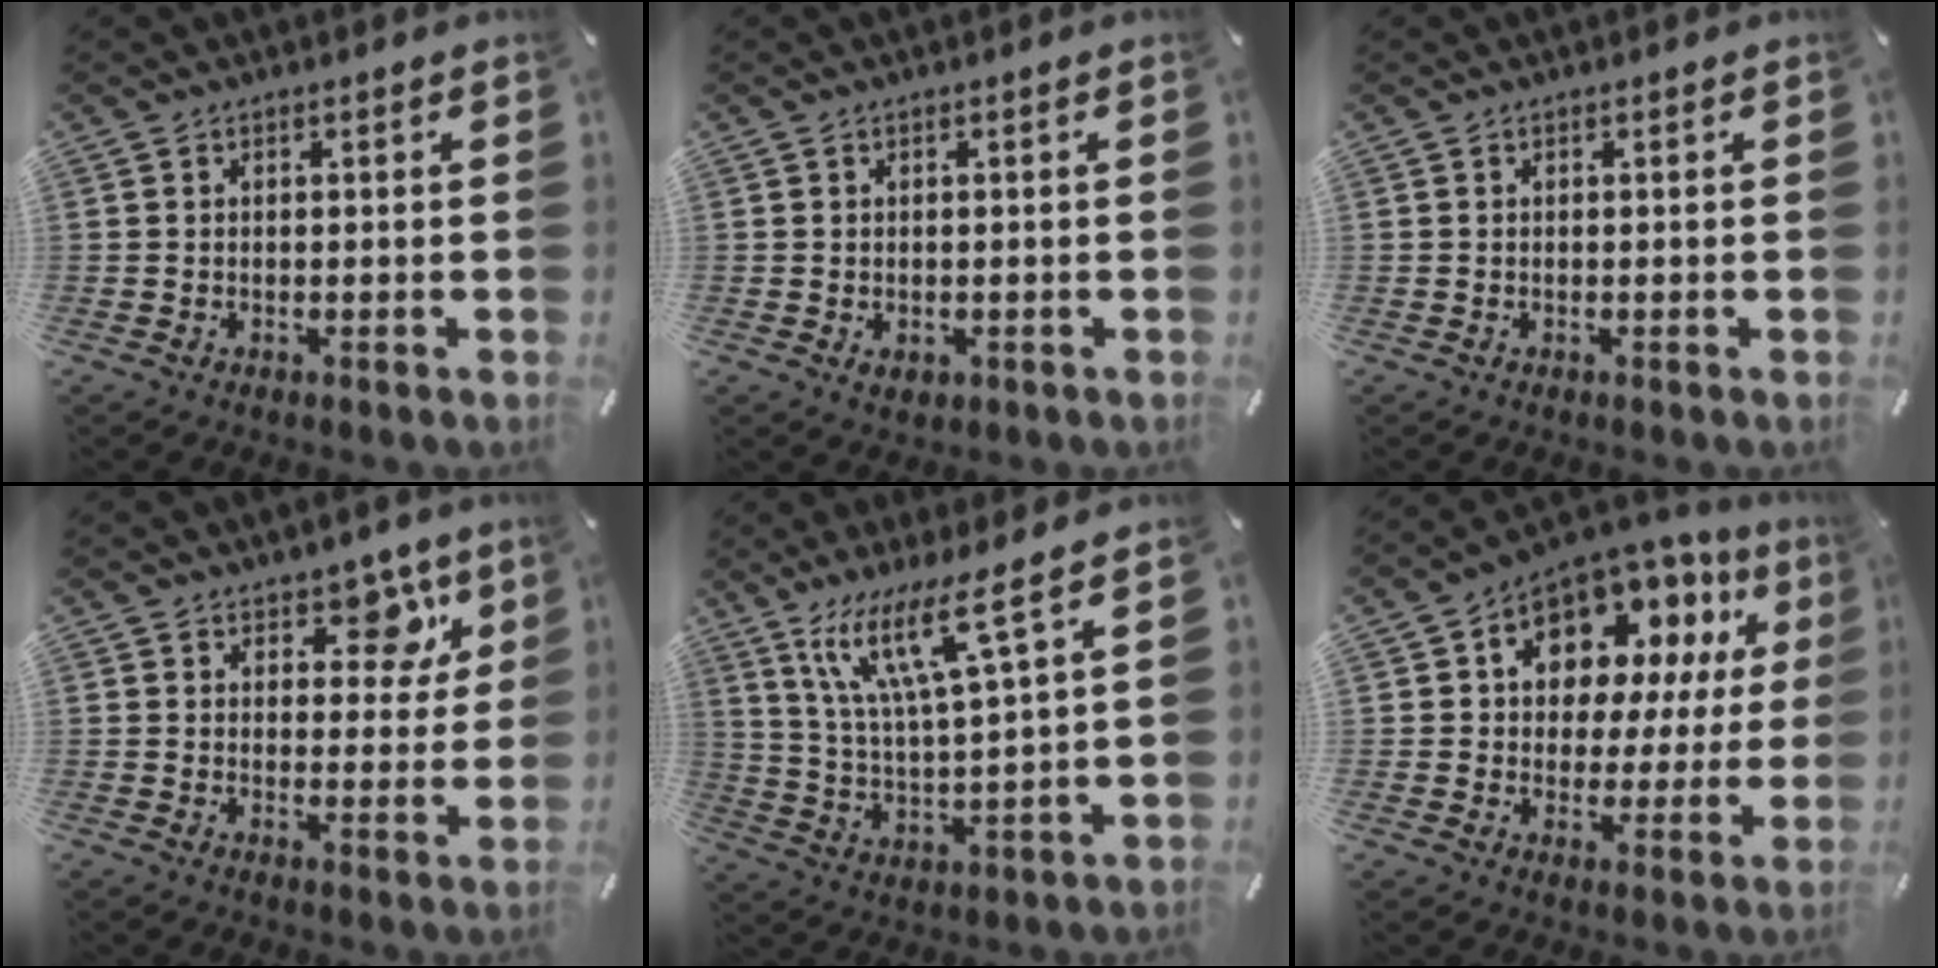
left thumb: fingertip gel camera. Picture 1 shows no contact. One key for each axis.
{"total": 1.4, "fx": -0.3, "fy": 1.2, "fz": 0.6, "tx": -0.006, "ty": -0.002, "tz": -0.008}
{"total": 0.0}
{"total": 8.4, "fx": 5.2, "fy": 5.2, "fz": 3.9, "tx": -0.029, "ty": -0.039, "tz": 0.085}
{"total": 13.4, "fx": 8.9, "fy": 1.4, "fz": 9.9, "tx": -0.219, "ty": -0.032, "tz": 0.151}
{"total": 12.4, "fx": 6.8, "fy": 8.8, "fz": 5.4, "tx": -0.093, "ty": -0.057, "tz": 0.126}